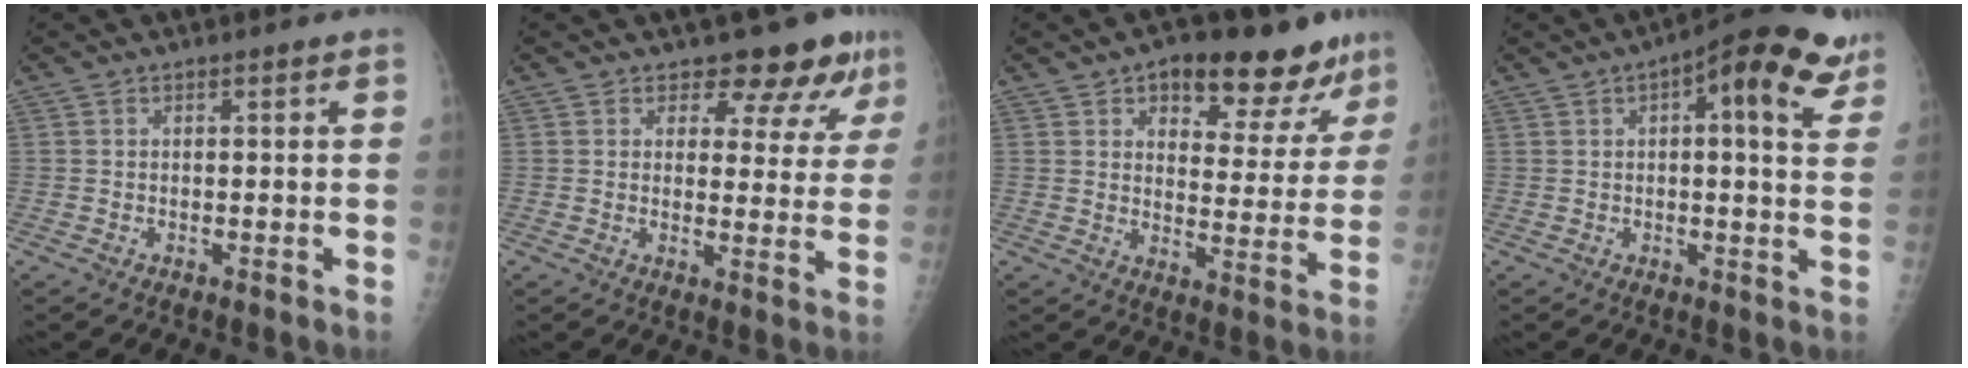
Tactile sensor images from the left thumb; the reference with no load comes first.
{"total": 9.1, "force": [7.2, 4.4, 3.3], "torque": [-0.001, -0.043, 0.077]}
{"total": 16.5, "force": [10.8, 7.7, 9.7], "torque": [-0.063, -0.045, 0.150]}
{"total": 14.6, "force": [7.3, 4.9, 11.7], "torque": [-0.129, -0.010, 0.087]}